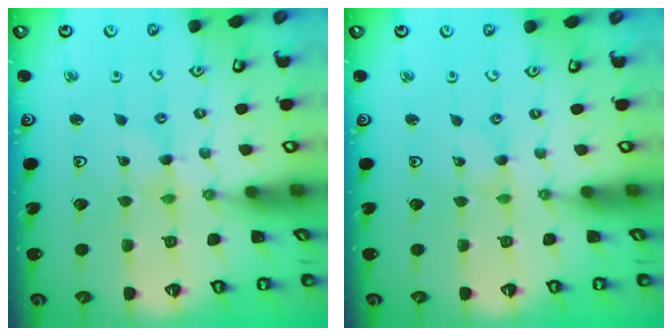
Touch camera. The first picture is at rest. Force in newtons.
{"total": 0.0}